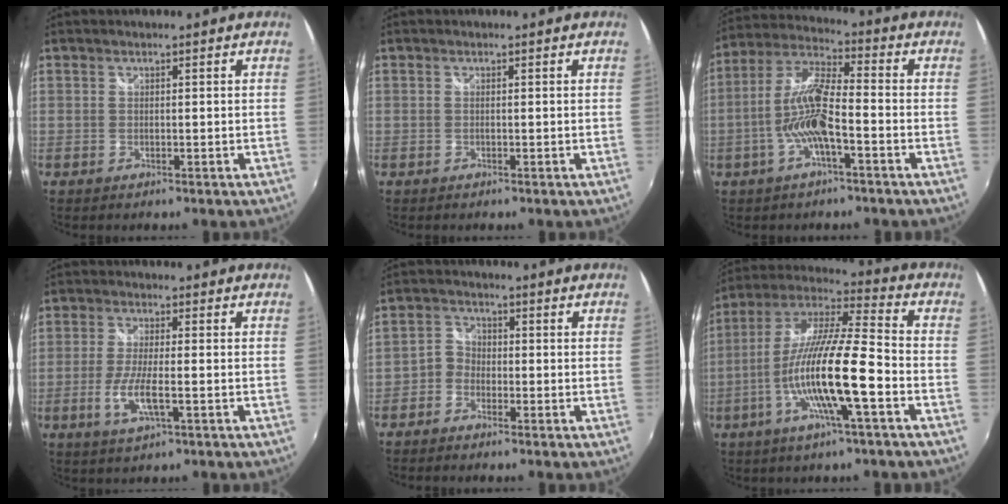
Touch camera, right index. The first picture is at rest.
{"total": 0.6, "force": [-0.3, -0.1, 0.5], "torque": [-0.009, 0.001, -0.006]}
{"total": 10.9, "force": [-3.5, 2.2, 10.1], "torque": [-0.213, 0.003, -0.064]}
{"total": 6.6, "force": [-2.1, 1.4, 6.1], "torque": [-0.127, -0.011, -0.043]}
{"total": 3.1, "force": [-1.9, 2.3, 0.9], "torque": [-0.020, 0.010, -0.043]}
{"total": 17.6, "force": [-5.7, 1.7, 16.5], "torque": [-0.301, -0.016, -0.112]}